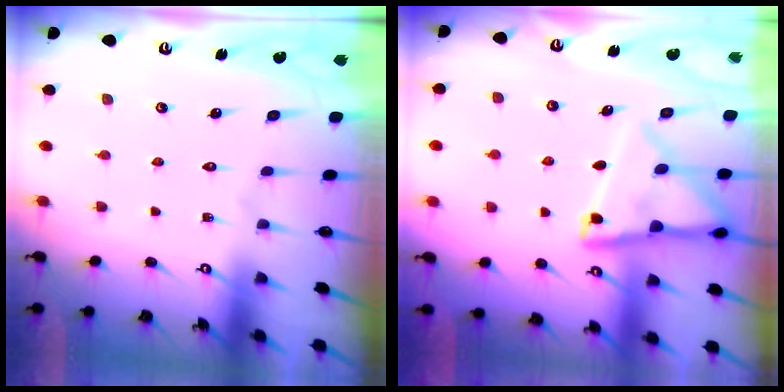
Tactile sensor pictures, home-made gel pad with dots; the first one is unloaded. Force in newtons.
{"total": 12.4, "press": 12.3, "slide": 1.2}